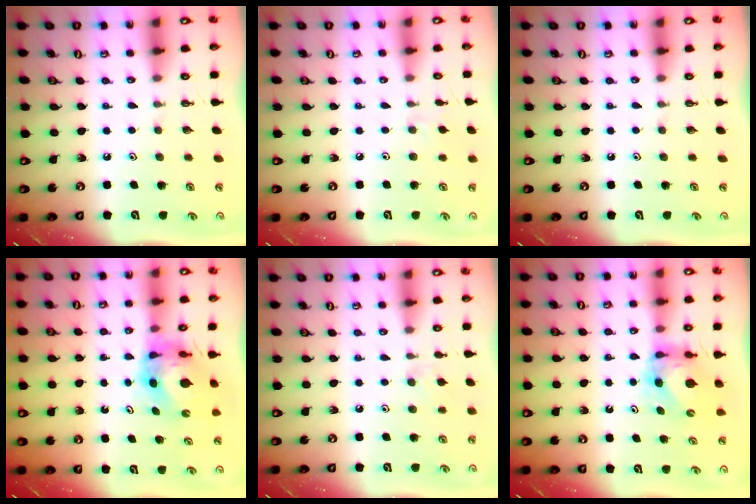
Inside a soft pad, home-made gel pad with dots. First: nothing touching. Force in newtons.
{"total": 3.3, "press": 3.2, "slide": 0.7}
{"total": 0.0}
{"total": 7.6, "press": 7.6, "slide": 0.6}
{"total": 3.8, "press": 3.7, "slide": 0.8}
{"total": 6.7, "press": 6.7, "slide": 0.4}